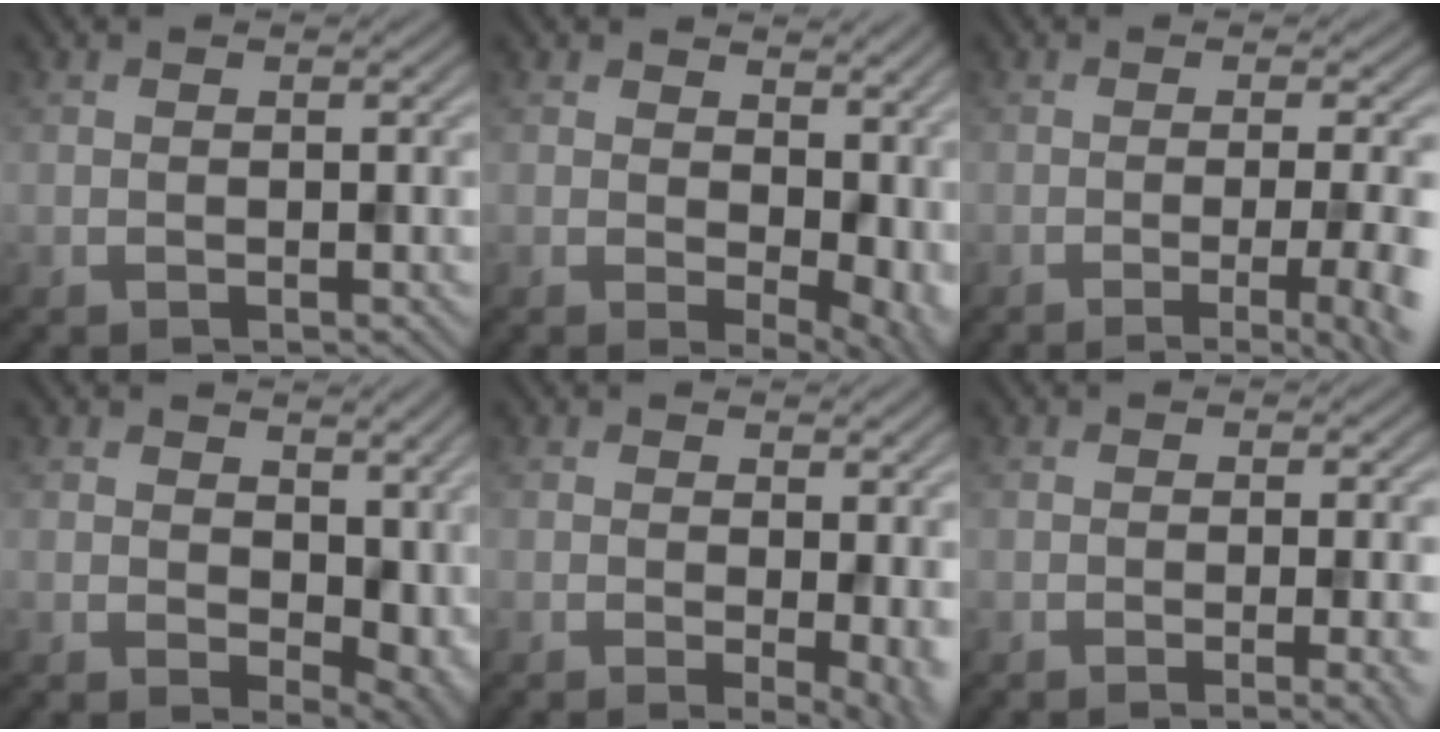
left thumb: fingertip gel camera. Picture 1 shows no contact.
{"total": 8.0, "force": [1.9, 4.9, 6.0], "torque": [-0.090, -0.016, 0.044]}
{"total": 6.4, "force": [-1.7, 1.3, 6.1], "torque": [-0.068, -0.002, -0.019]}
{"total": 8.1, "force": [2.2, 5.3, 5.7], "torque": [-0.101, -0.023, 0.053]}
{"total": 3.4, "force": [0.1, 0.8, 3.3], "torque": [-0.040, -0.006, 0.001]}
{"total": 2.3, "force": [-0.8, -0.2, 2.2], "torque": [-0.026, 0.003, -0.014]}